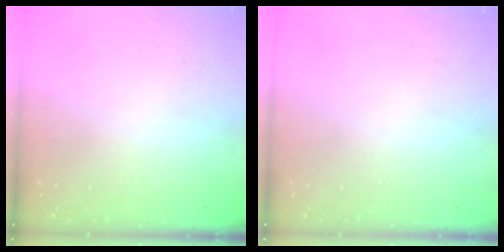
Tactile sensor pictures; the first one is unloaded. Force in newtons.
{"total": 0.0}